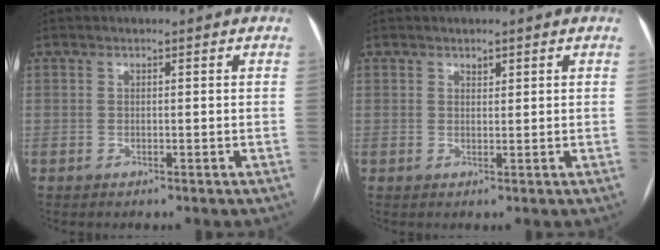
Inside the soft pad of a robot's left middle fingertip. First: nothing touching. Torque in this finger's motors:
{"motor_torque": [0.15, -0.08, -0.10, -0.01]}